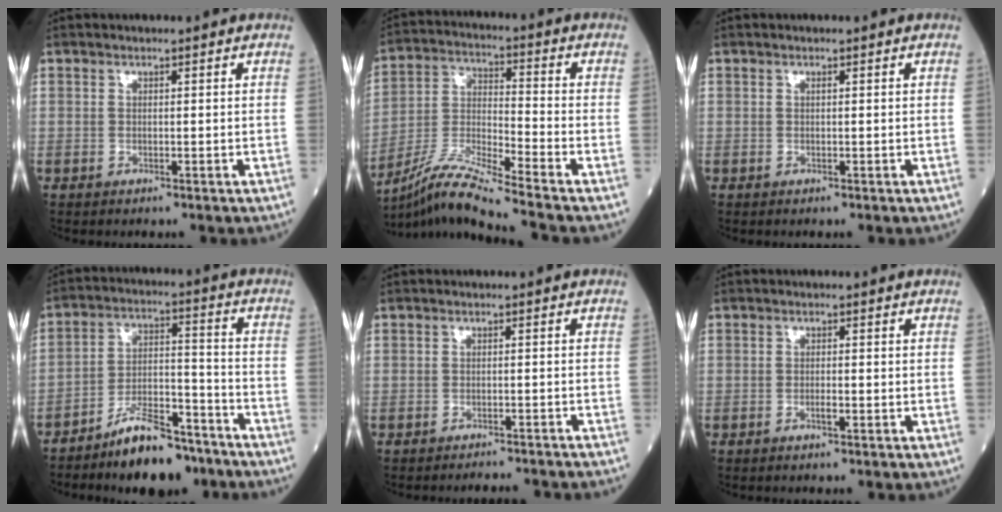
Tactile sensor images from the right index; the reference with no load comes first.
{"total": 12.0, "force": [-10.4, -2.1, 5.6], "torque": [-0.112, -0.014, -0.198]}
{"total": 0.0}
{"total": 11.3, "force": [-8.7, 3.5, 6.4], "torque": [-0.108, 0.014, -0.152]}
{"total": 5.6, "force": [-5.3, 0.2, 1.9], "torque": [-0.018, -0.010, -0.064]}
{"total": 1.2, "force": [-0.6, 0.2, 1.0], "torque": [-0.021, 0.001, -0.012]}